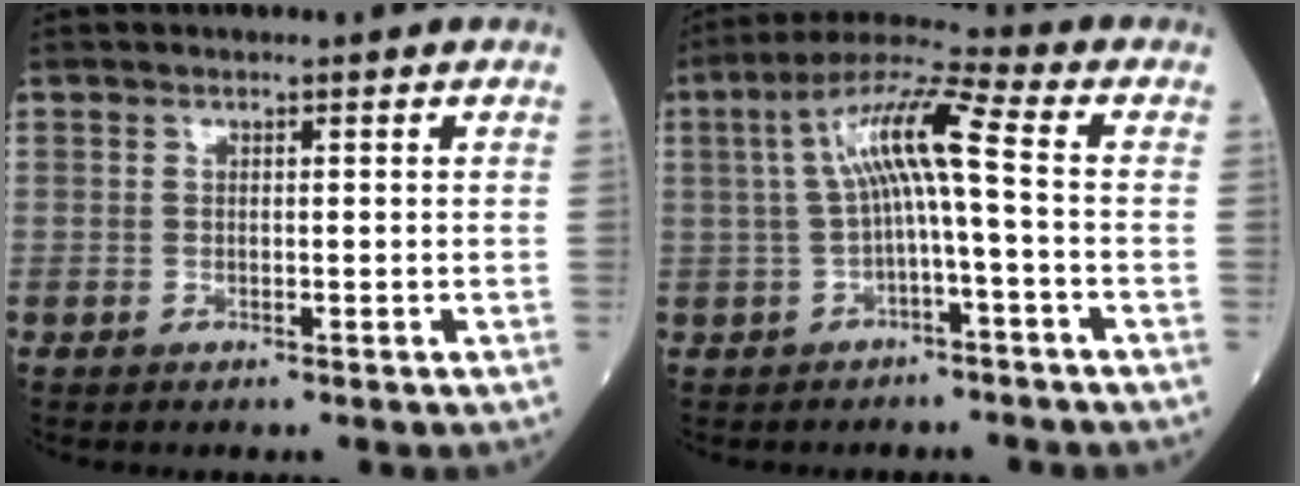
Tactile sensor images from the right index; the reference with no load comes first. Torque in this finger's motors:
{"motor_torque": [1.35, 0.20, 0.68, 0.19]}